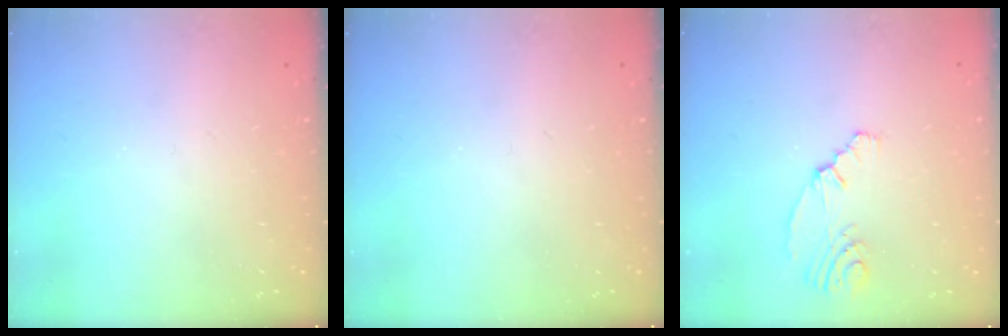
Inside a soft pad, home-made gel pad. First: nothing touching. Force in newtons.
{"total": 0.0}
{"total": 5.3, "press": 2.4, "slide": 4.7}